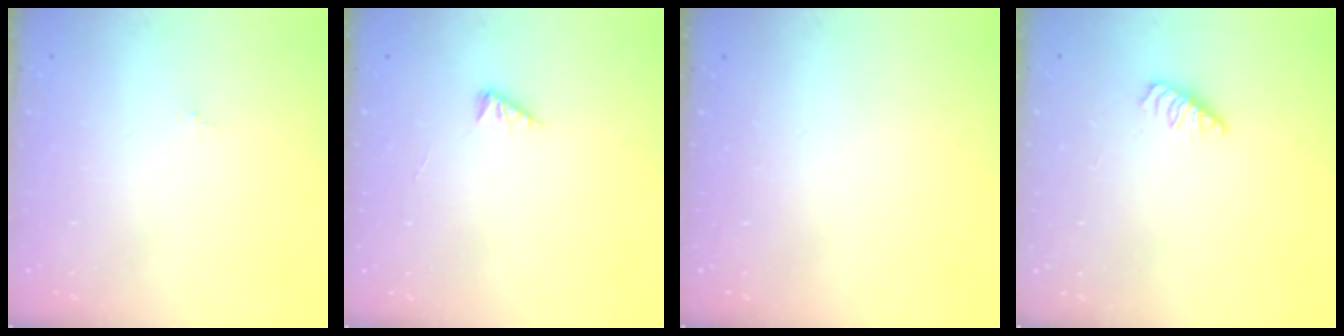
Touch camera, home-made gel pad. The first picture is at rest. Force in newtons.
{"total": 1.9, "press": 1.8, "slide": 0.4}
{"total": 0.0}
{"total": 2.5, "press": 2.4, "slide": 0.4}